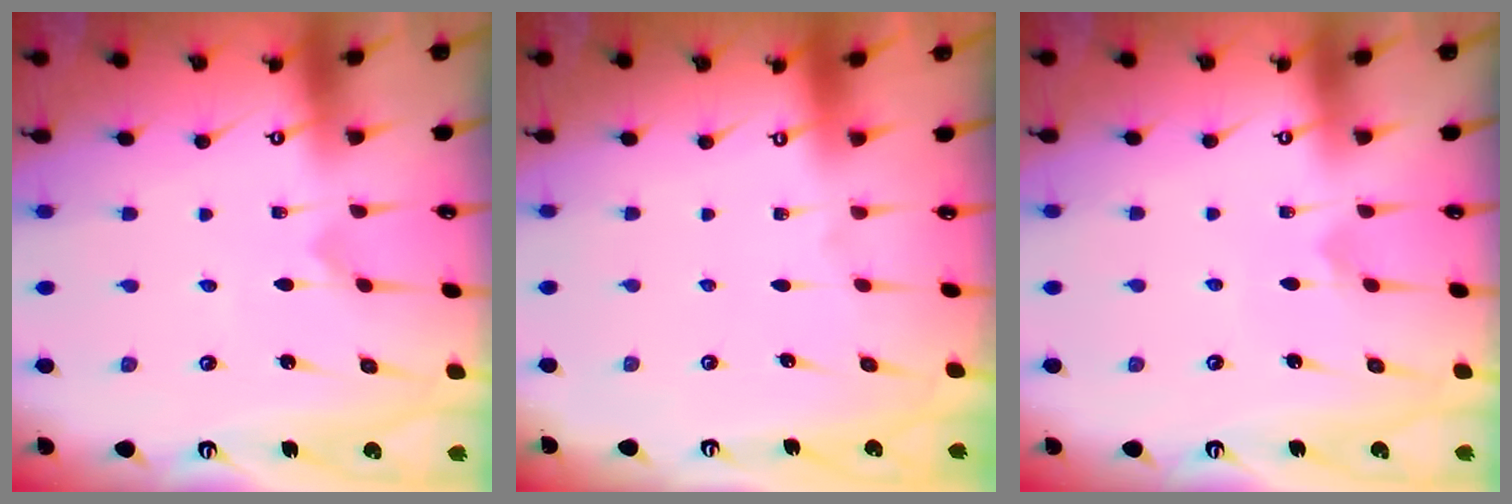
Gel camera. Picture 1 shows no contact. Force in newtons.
{"total": 0.0}
{"total": 3.1, "press": 3.0, "slide": 0.3}